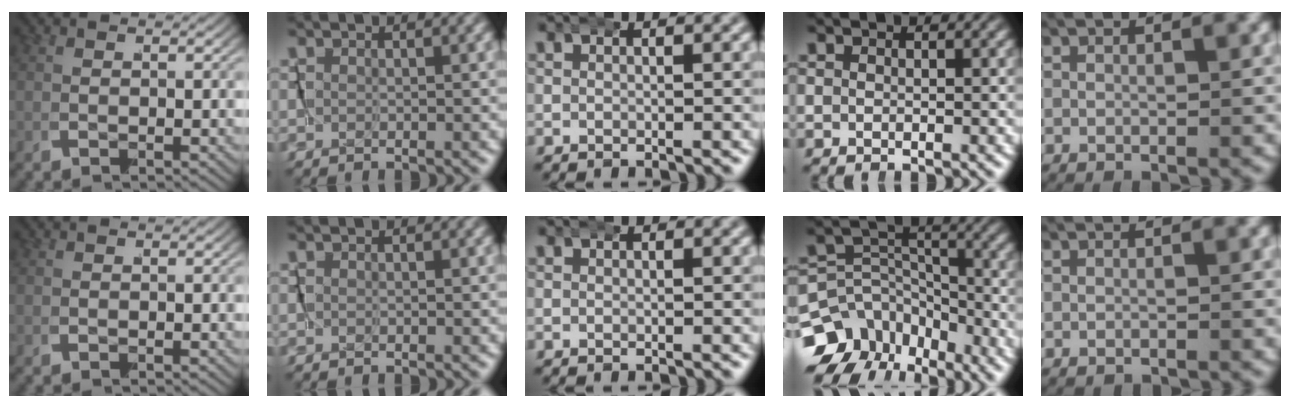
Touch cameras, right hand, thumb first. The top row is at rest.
{"ring": {"total": 10.6, "force": [-4.3, 8.5, 4.6], "torque": [-0.089, -0.044, -0.068]}, "little": {"total": 0.6, "force": [-0.6, 0.0, -0.1], "torque": [-0.002, -0.002, -0.006]}}